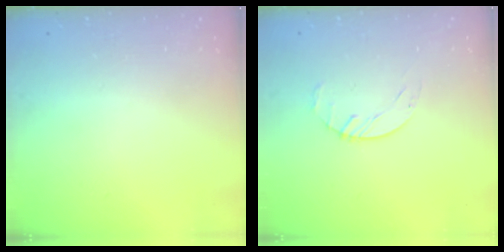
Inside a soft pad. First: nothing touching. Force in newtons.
{"total": 1.6, "press": 1.6, "slide": 0.3}